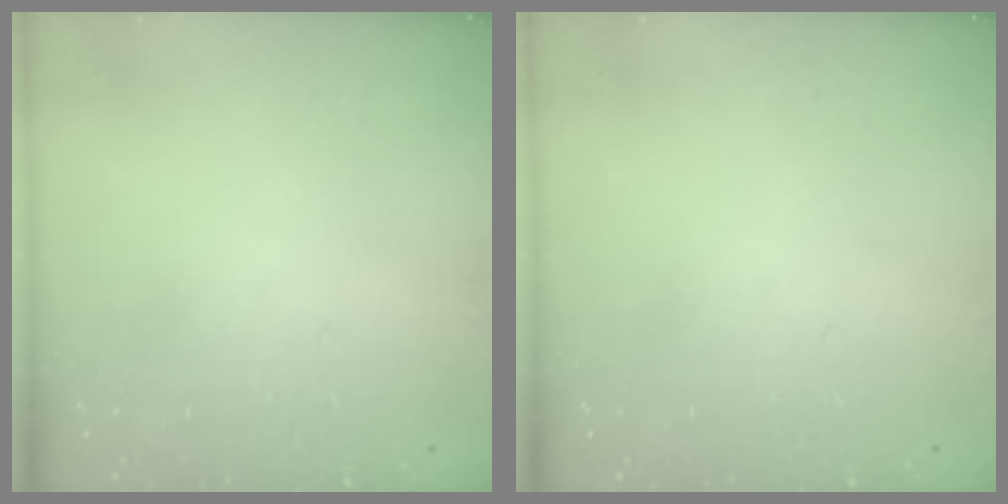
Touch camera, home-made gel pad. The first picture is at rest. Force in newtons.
{"total": 0.0}